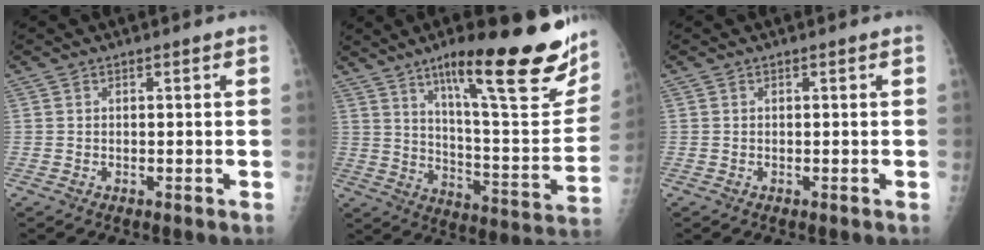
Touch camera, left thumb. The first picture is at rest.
{"total": 28.3, "force": [16.5, 6.0, 22.2], "torque": [-0.289, -0.059, 0.255]}
{"total": 0.0}